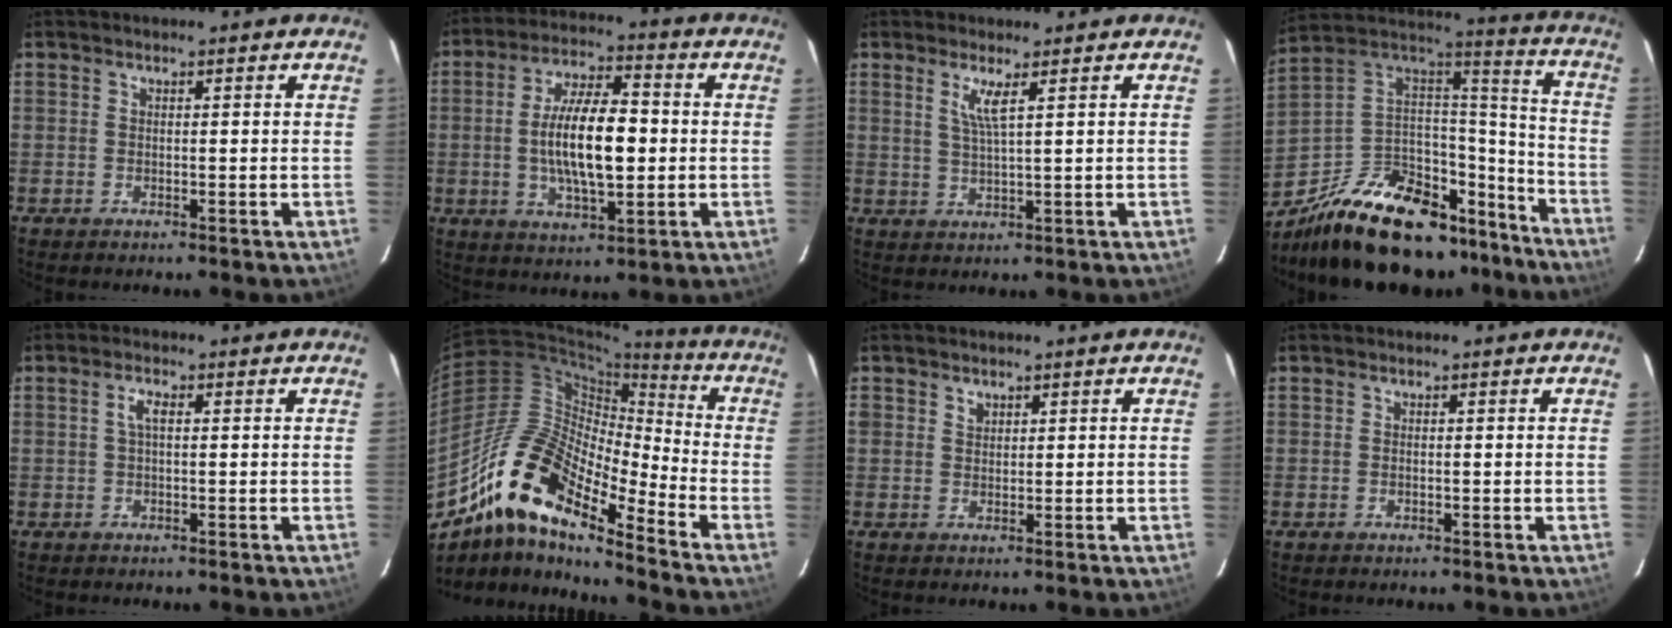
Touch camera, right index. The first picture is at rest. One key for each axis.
{"total": 13.5, "fx": -0.7, "fy": 5.1, "fz": 12.5, "tx": -0.232, "ty": 0.002, "tz": -0.010}
{"total": 3.3, "fx": 1.7, "fy": -0.3, "fz": 2.9, "tx": -0.059, "ty": -0.007, "tz": 0.033}
{"total": 30.0, "fx": -21.8, "fy": 13.6, "fz": 15.4, "tx": -0.269, "ty": 0.037, "tz": -0.313}
{"total": 2.3, "fx": 0.5, "fy": 0.8, "fz": 2.1, "tx": -0.043, "ty": 0.007, "tz": 0.008}
{"total": 17.4, "fx": -12.2, "fy": 4.7, "fz": 11.5, "tx": -0.196, "ty": -0.005, "tz": -0.248}
{"total": 1.8, "fx": 1.0, "fy": 1.5, "fz": 0.4, "tx": -0.003, "ty": 0.005, "tz": 0.017}
{"total": 0.5, "fx": 0.0, "fy": 0.3, "fz": 0.4, "tx": -0.008, "ty": 0.000, "tz": -0.001}